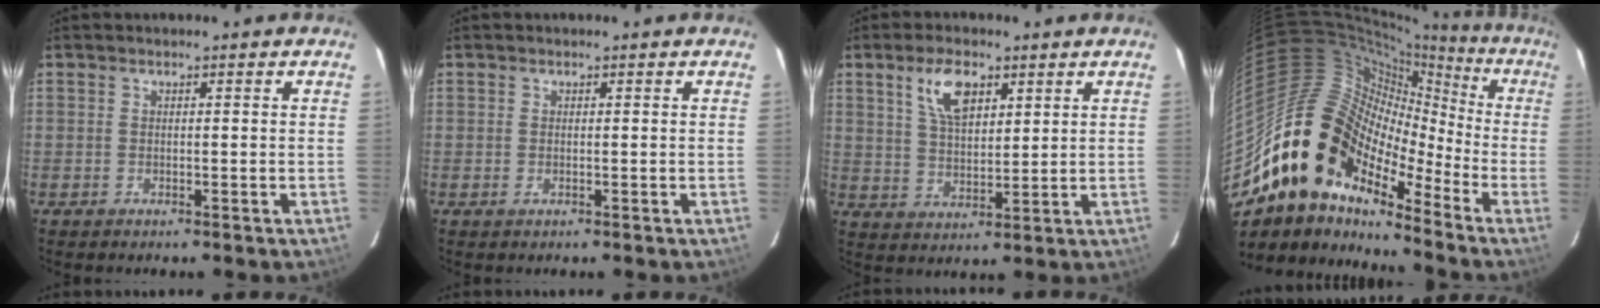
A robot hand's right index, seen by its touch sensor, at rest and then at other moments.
{"total": 0.0}
{"total": 8.1, "force": [4.2, 3.8, 5.8], "torque": [-0.107, 0.012, 0.081]}
{"total": 17.0, "force": [-10.2, 10.9, 8.1], "torque": [-0.131, 0.023, -0.205]}